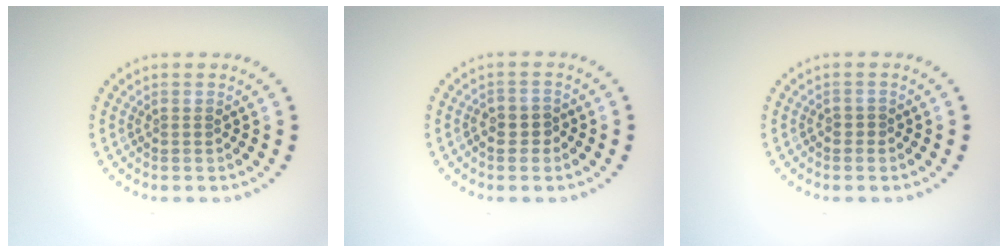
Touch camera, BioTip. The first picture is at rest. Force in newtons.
{"total": 1.5, "press": 1.4, "slide": 0.6}
{"total": 0.5, "press": 0.4, "slide": 0.4}